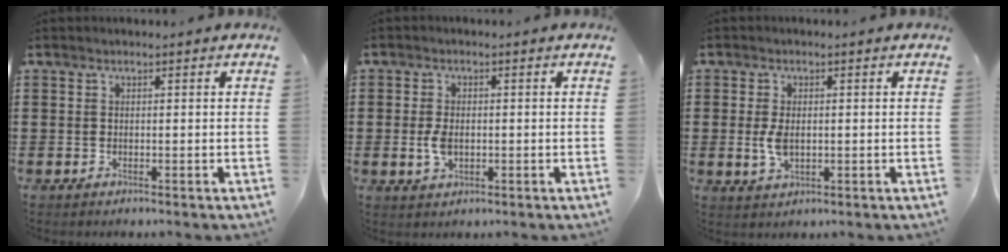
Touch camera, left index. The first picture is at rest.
{"total": 3.4, "force": [-0.3, 1.9, 2.8], "torque": [-0.075, -0.005, -0.011]}
{"total": 3.8, "force": [0.0, 2.1, 3.2], "torque": [-0.084, -0.004, -0.007]}